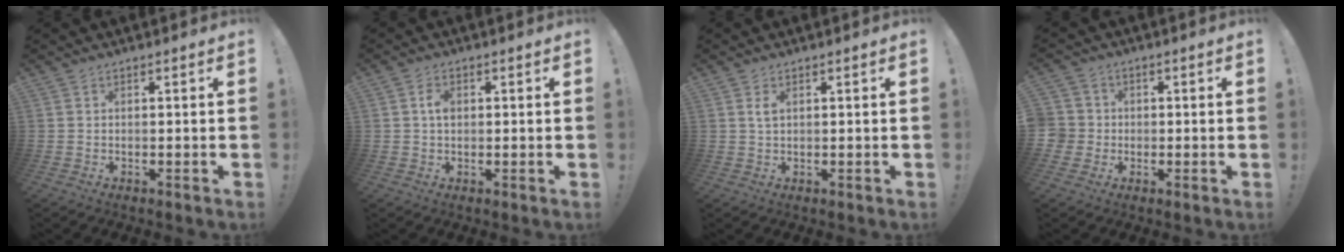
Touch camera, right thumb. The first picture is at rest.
{"total": 3.1, "force": [0.4, 2.1, 2.3], "torque": [-0.033, 0.003, 0.004]}
{"total": 2.0, "force": [0.8, 0.8, 1.6], "torque": [-0.018, -0.004, 0.009]}
{"total": 4.7, "force": [-0.5, 4.5, 1.1], "torque": [-0.032, 0.011, -0.008]}